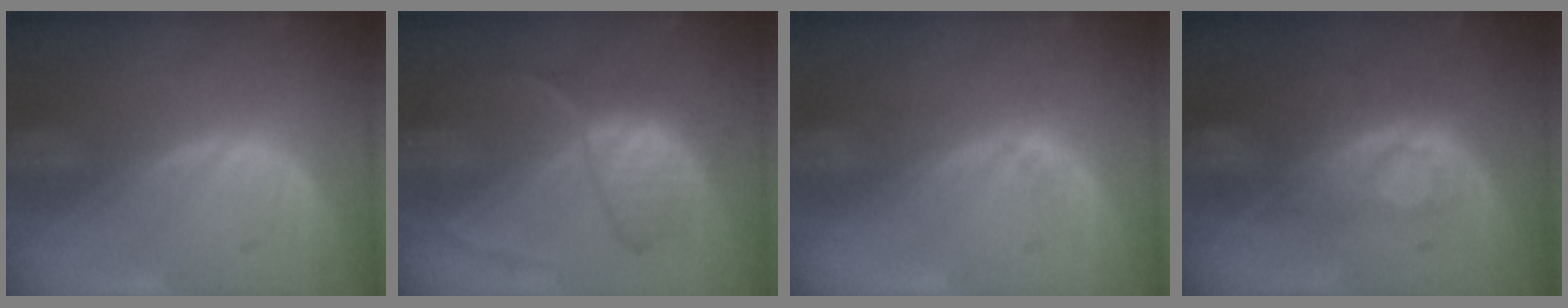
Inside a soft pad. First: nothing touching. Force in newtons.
{"total": 6.8, "press": 6.7, "slide": 1.2}
{"total": 1.7, "press": 1.5, "slide": 0.8}
{"total": 8.5, "press": 7.1, "slide": 4.6}